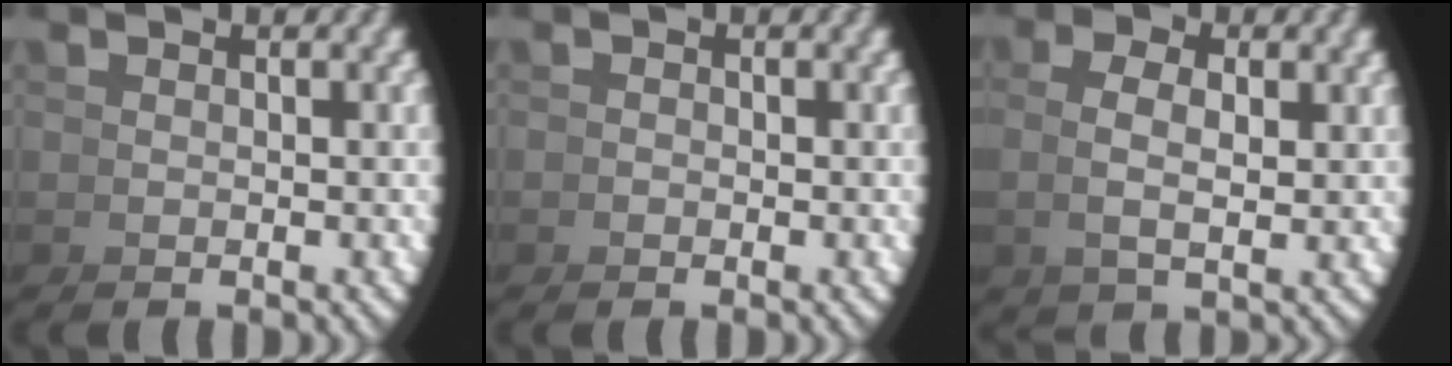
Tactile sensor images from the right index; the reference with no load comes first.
{"total": 0.9, "force": [-0.3, -0.7, -0.4], "torque": [0.016, 0.003, -0.010]}
{"total": 2.2, "force": [1.0, 0.1, 2.0], "torque": [-0.036, 0.000, 0.026]}